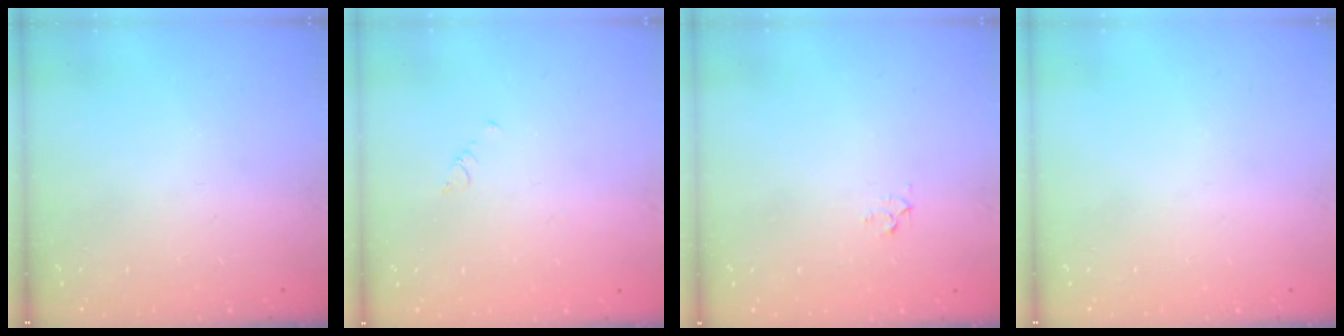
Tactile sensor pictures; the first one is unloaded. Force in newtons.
{"total": 0.7, "press": 0.6, "slide": 0.2}
{"total": 2.3, "press": 2.3, "slide": 0.2}
{"total": 0.0}